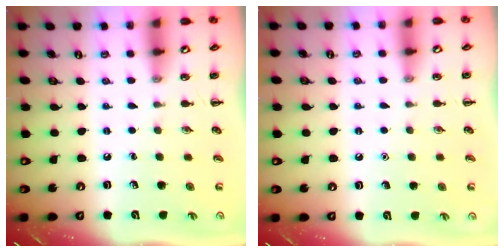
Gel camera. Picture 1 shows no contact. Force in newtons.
{"total": 1.5, "press": 1.5, "slide": 0.1}